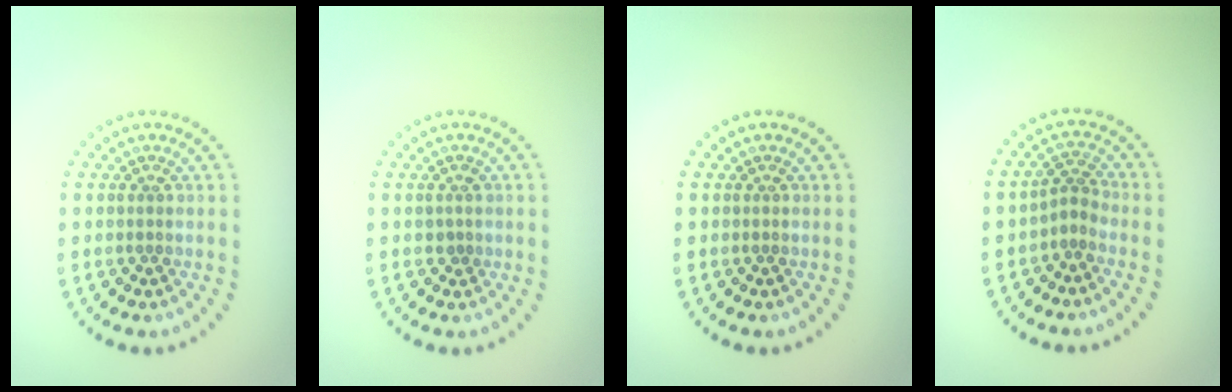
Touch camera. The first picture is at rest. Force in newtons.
{"total": 0.7, "press": 0.7, "slide": 0.3}
{"total": 0.0}
{"total": 1.9, "press": 1.3, "slide": 1.5}